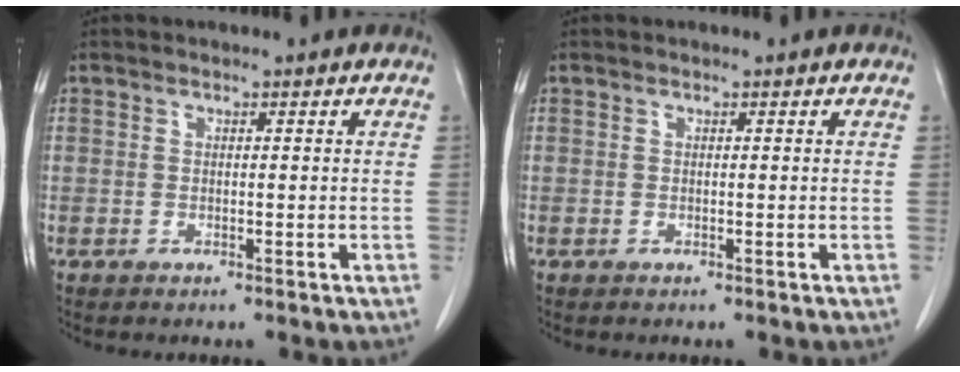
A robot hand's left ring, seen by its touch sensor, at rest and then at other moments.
{"total": 0.0}